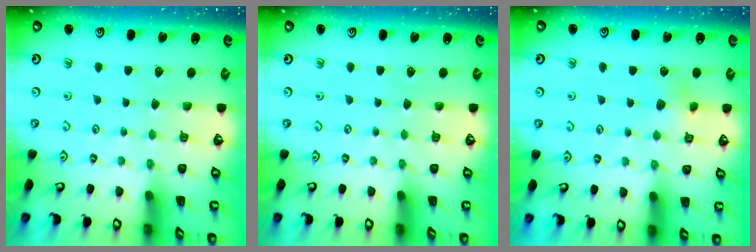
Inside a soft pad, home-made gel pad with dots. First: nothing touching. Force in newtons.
{"total": 0.0}
{"total": 6.7, "press": 6.7, "slide": 0.7}